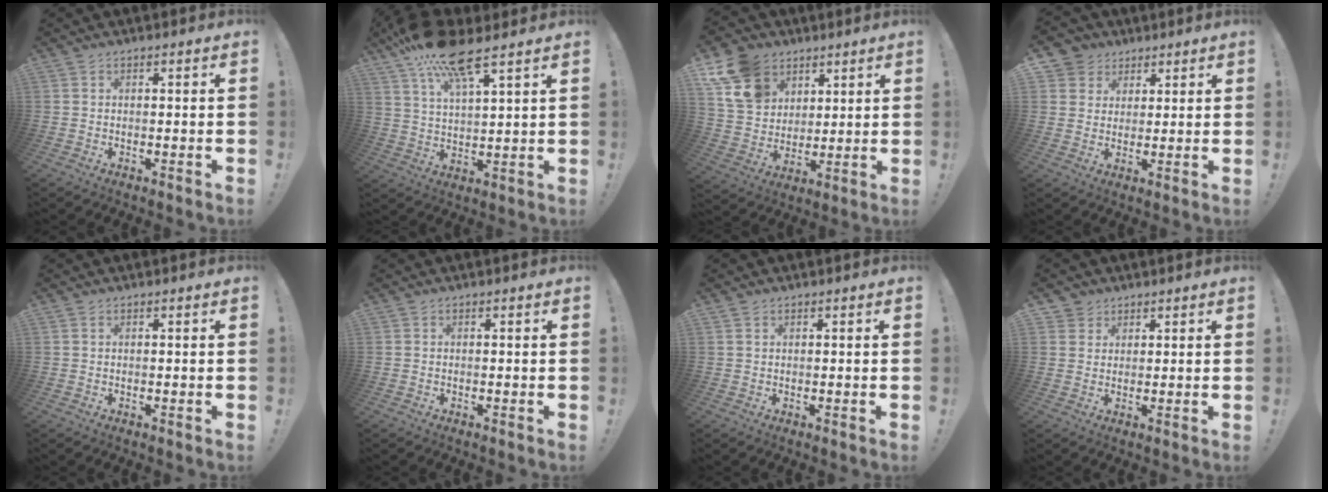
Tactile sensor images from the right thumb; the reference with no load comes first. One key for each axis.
{"total": 13.8, "fx": 10.1, "fy": 3.3, "fz": 8.9, "tx": -0.164, "ty": -0.052, "tz": 0.173}
{"total": 15.4, "fx": 8.0, "fy": 11.5, "fz": 6.3, "tx": -0.108, "ty": -0.038, "tz": 0.163}
{"total": 6.3, "fx": 3.0, "fy": 5.5, "fz": 0.7, "tx": -0.016, "ty": -0.018, "tz": 0.062}
{"total": 0.0}
{"total": 0.0}
{"total": 0.8, "fx": 0.5, "fy": 0.5, "fz": 0.3, "tx": -0.002, "ty": -0.001, "tz": 0.010}
{"total": 3.4, "fx": 2.2, "fy": 2.6, "fz": 0.0, "tx": -0.001, "ty": -0.009, "tz": 0.041}